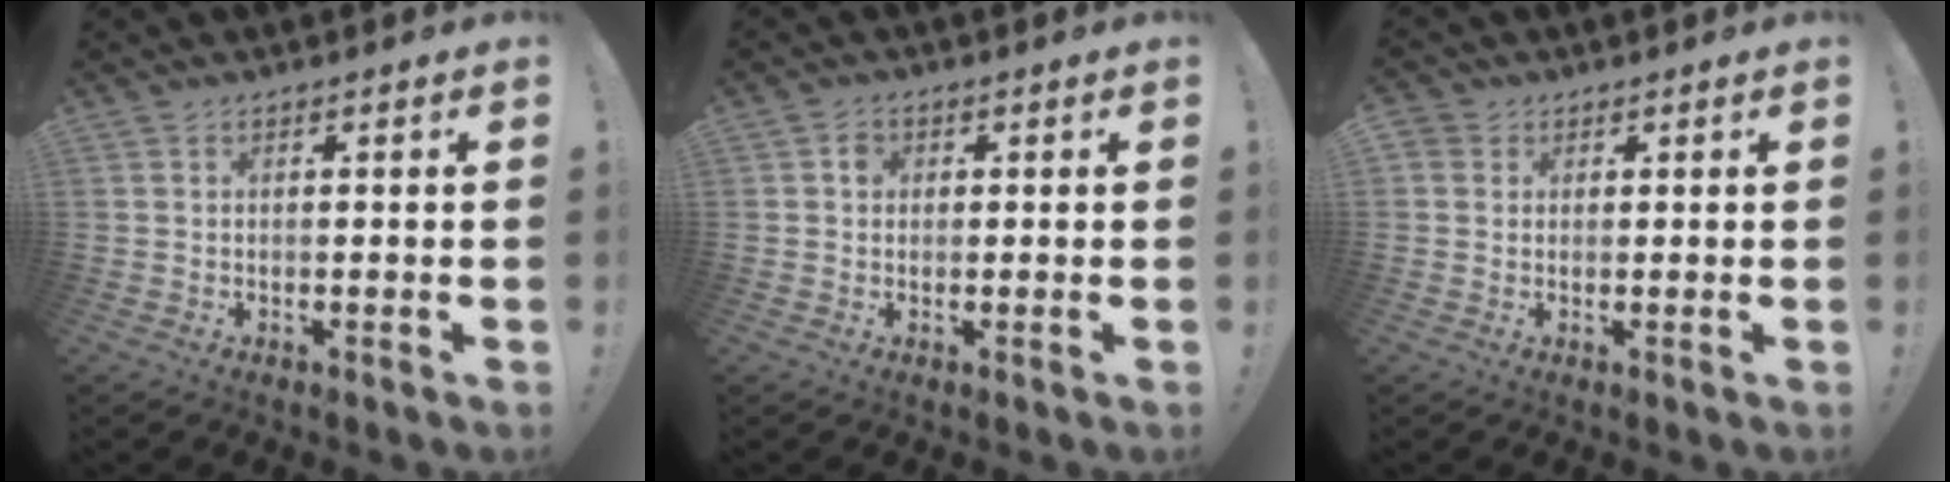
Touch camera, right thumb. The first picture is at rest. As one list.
[{"total": 2.1, "force": [0.0, 1.8, 1.1], "torque": [-0.008, 0.002, -0.005]}, {"total": 2.6, "force": [1.0, 2.3, 0.7], "torque": [-0.018, 0.003, 0.019]}]